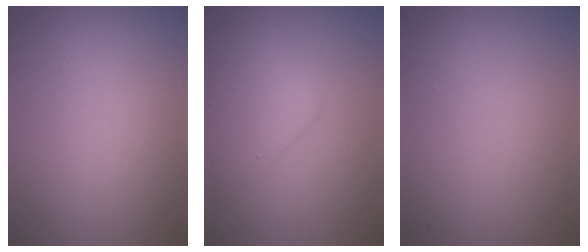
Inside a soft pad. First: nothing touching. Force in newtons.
{"total": 3.0, "press": 3.0, "slide": 0.2}
{"total": 0.0}